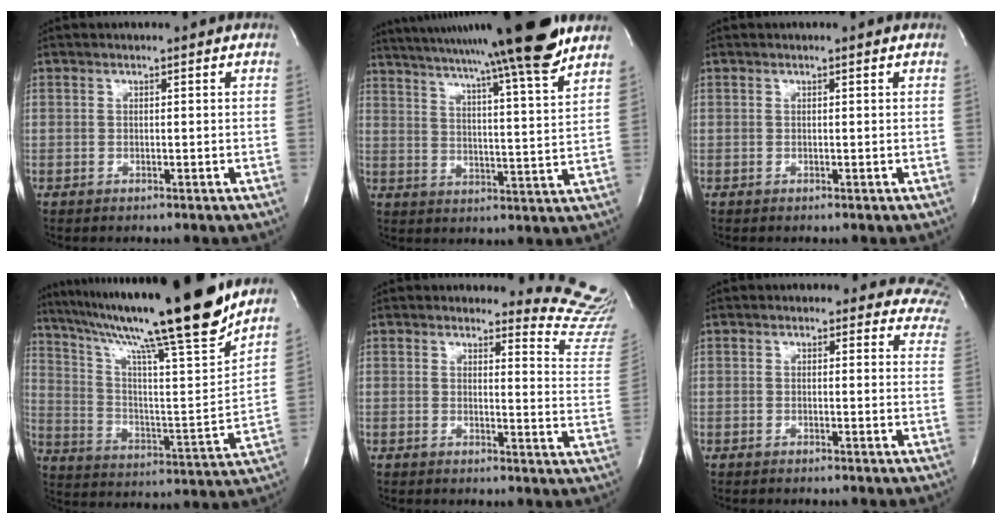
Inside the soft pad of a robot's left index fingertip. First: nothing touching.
{"total": 21.4, "force": [18.0, -1.1, 11.5], "torque": [-0.195, -0.018, 0.255]}
{"total": 0.0}
{"total": 27.2, "force": [21.7, 0.6, 16.4], "torque": [-0.285, -0.035, 0.328]}
{"total": 11.1, "force": [11.1, -0.1, -0.7], "torque": [0.033, -0.143, 0.087]}
{"total": 9.3, "force": [8.1, 4.5, 0.8], "torque": [0.044, -0.019, 0.041]}